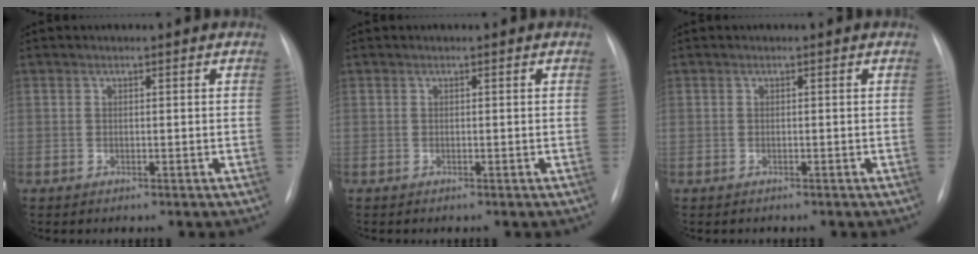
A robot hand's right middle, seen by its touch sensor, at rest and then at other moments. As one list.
[{"total": 0.0}, {"total": 0.0}]